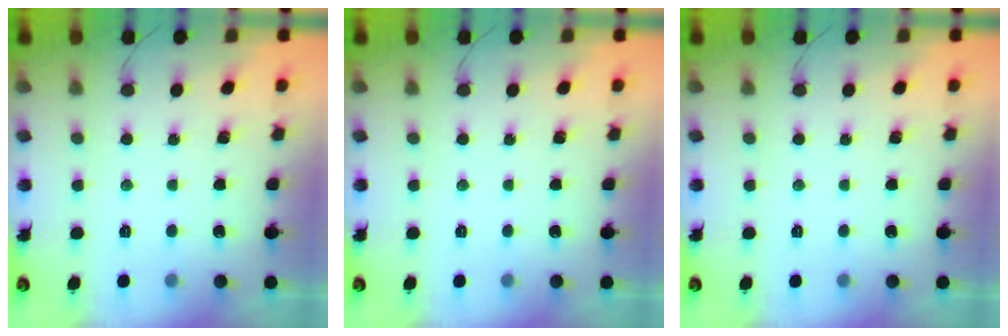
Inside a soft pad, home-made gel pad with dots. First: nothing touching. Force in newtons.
{"total": 0.0}
{"total": 0.0}